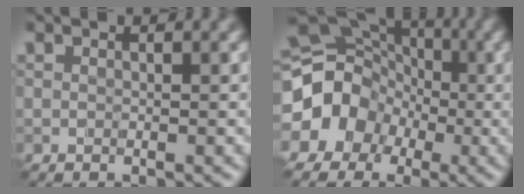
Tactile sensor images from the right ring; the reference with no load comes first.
{"total": 12.7, "force": [-1.5, 11.8, 4.6], "torque": [-0.105, 0.010, -0.054]}